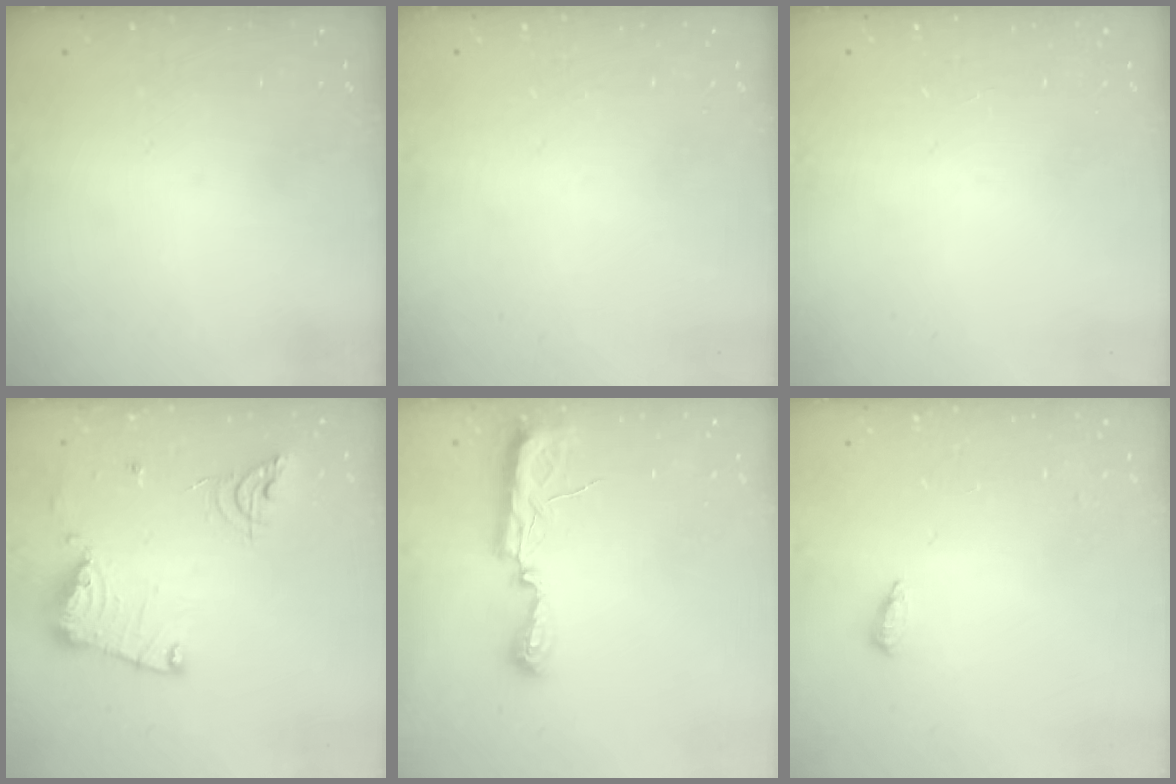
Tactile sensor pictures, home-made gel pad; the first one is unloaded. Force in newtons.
{"total": 0.0}
{"total": 0.0}
{"total": 15.6, "press": 15.5, "slide": 1.5}
{"total": 7.7, "press": 7.7, "slide": 0.6}
{"total": 3.9, "press": 3.8, "slide": 0.6}